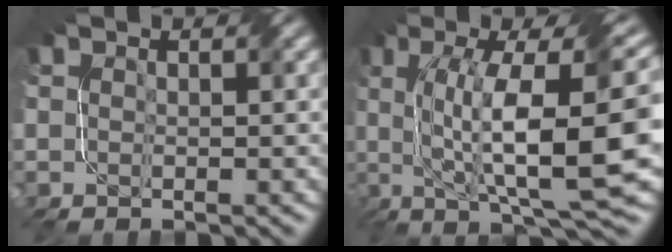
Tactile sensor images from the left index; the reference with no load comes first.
{"total": 13.7, "force": [1.5, 3.2, 13.3], "torque": [-0.207, 0.009, 0.034]}